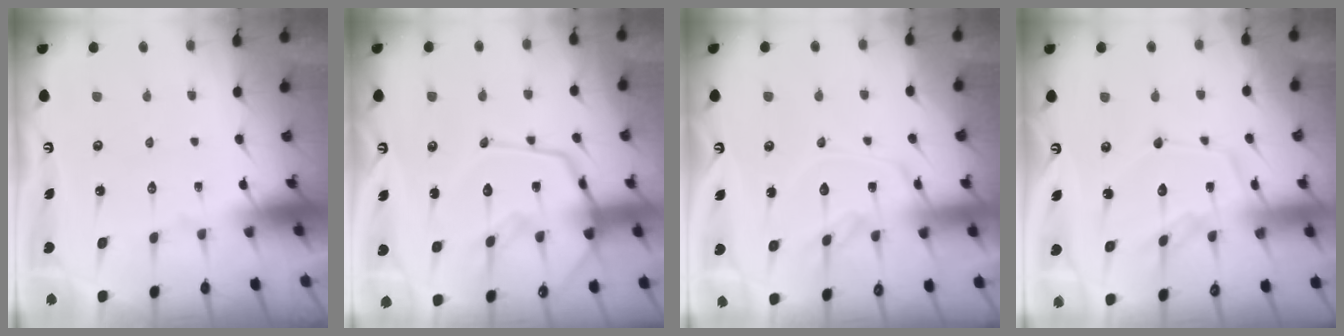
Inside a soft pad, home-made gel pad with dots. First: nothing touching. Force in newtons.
{"total": 18.9, "press": 18.8, "slide": 1.6}
{"total": 13.0, "press": 13.0, "slide": 0.8}
{"total": 12.9, "press": 12.8, "slide": 1.2}